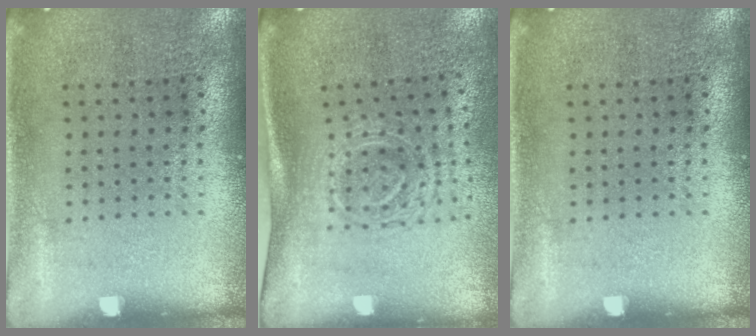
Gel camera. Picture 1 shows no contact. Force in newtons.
{"total": 1.7, "press": 1.3, "slide": 1.1}
{"total": 0.0}